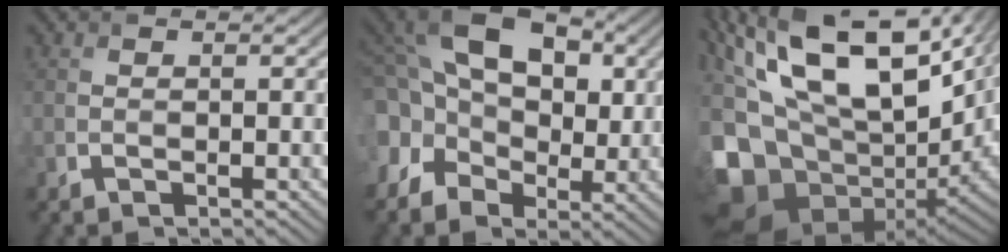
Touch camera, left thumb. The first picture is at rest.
{"total": 18.5, "force": [4.1, 14.0, 11.4], "torque": [-0.263, 0.026, 0.068]}
{"total": 19.0, "force": [6.0, 9.9, 15.1], "torque": [-0.323, -0.002, 0.131]}